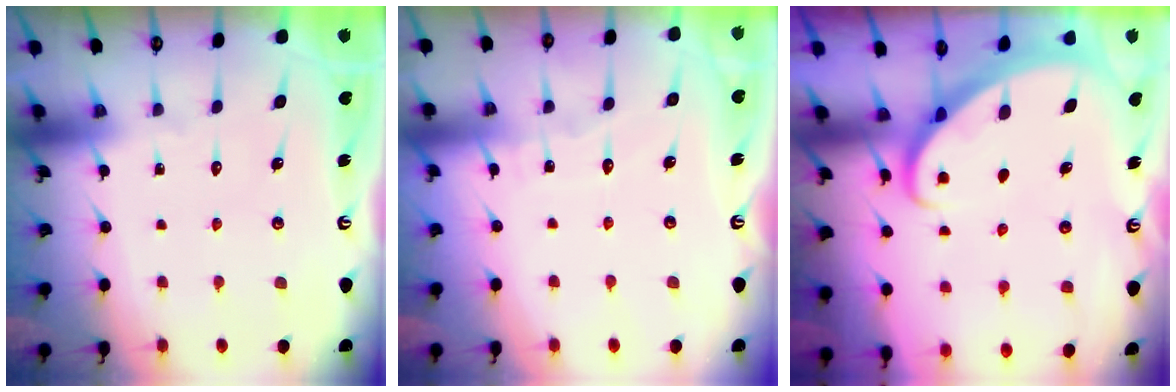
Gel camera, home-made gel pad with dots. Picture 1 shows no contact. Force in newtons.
{"total": 4.5, "press": 4.5, "slide": 0.5}
{"total": 2.7, "press": 2.7, "slide": 0.3}